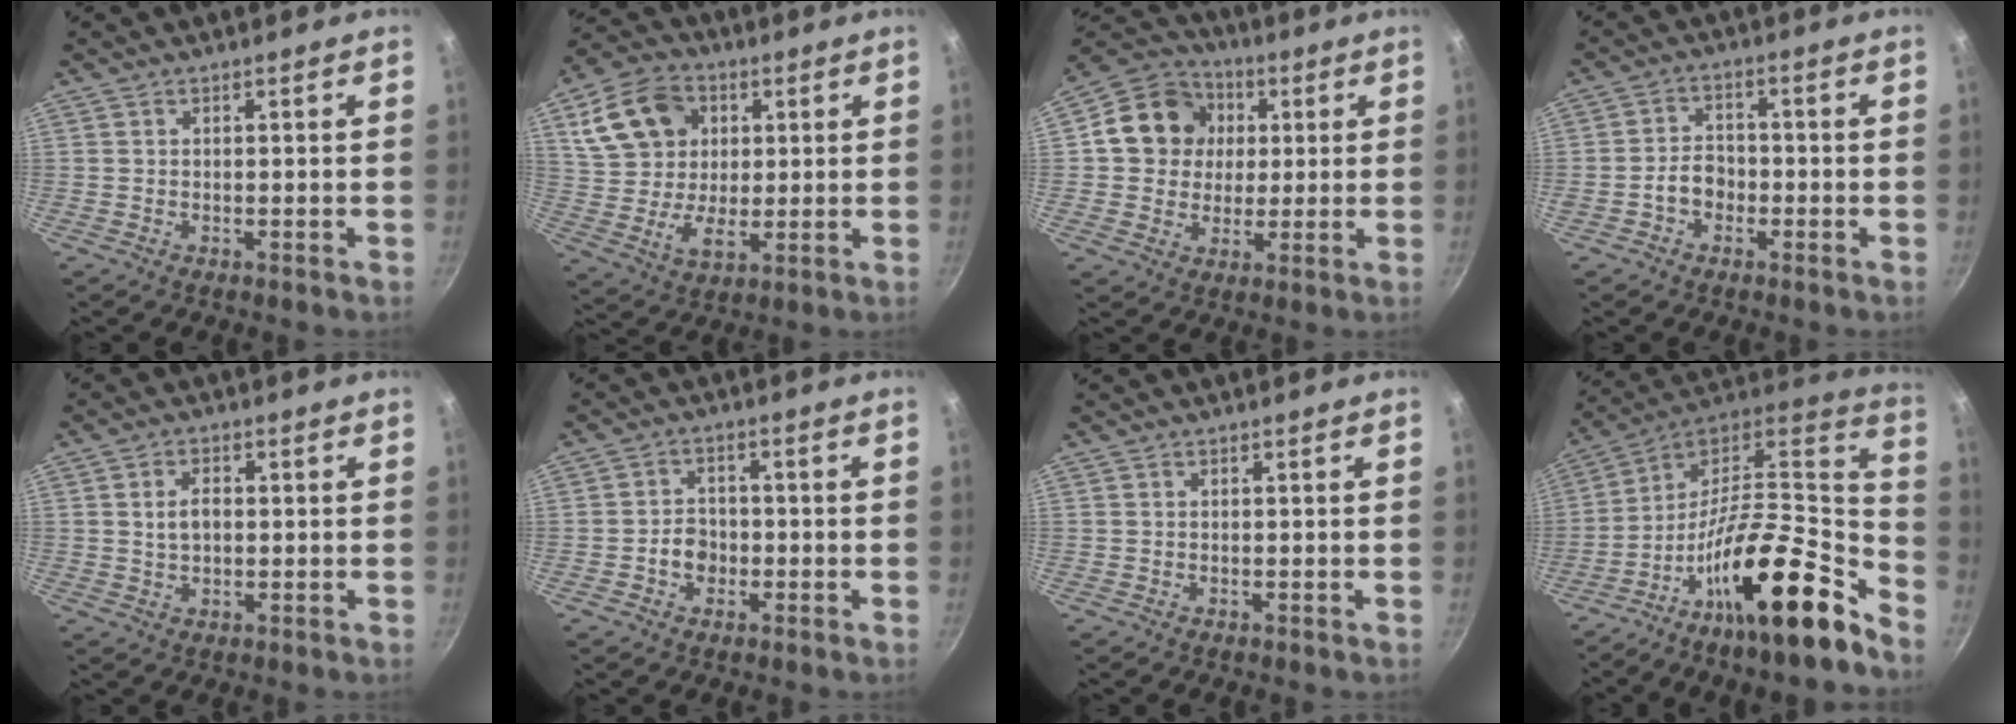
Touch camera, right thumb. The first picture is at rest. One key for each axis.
{"total": 16.2, "fx": 5.3, "fy": 12.3, "fz": 9.1, "tx": -0.147, "ty": 0.001, "tz": 0.096}
{"total": 13.8, "fx": 2.5, "fy": 12.3, "fz": 5.8, "tx": -0.072, "ty": 0.016, "tz": 0.030}
{"total": 4.7, "fx": -1.7, "fy": 3.5, "fz": 2.5, "tx": -0.022, "ty": 0.023, "tz": -0.034}
{"total": 4.5, "fx": 0.5, "fy": 3.0, "fz": 3.3, "tx": -0.042, "ty": 0.007, "tz": 0.008}
{"total": 4.4, "fx": -1.3, "fy": 3.6, "fz": 2.2, "tx": -0.013, "ty": 0.014, "tz": -0.024}
{"total": 0.0}
{"total": 26.4, "fx": -15.0, "fy": 7.6, "fz": 20.4, "tx": -0.262, "ty": 0.082, "tz": -0.273}